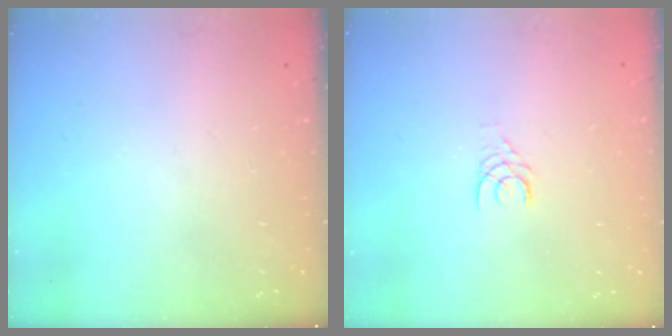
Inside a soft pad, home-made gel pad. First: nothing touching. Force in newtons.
{"total": 2.4, "press": 2.4, "slide": 0.2}